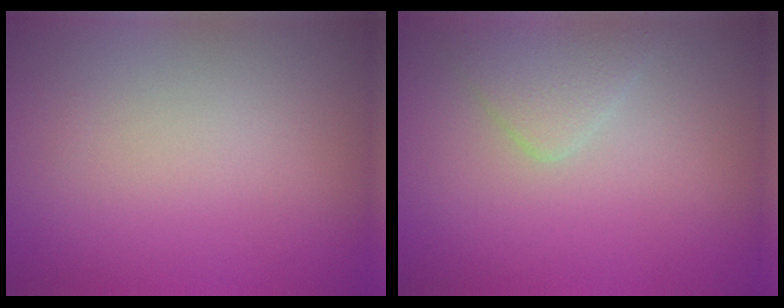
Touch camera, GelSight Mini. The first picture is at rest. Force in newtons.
{"total": 2.1, "press": 2.1, "slide": 0.2}